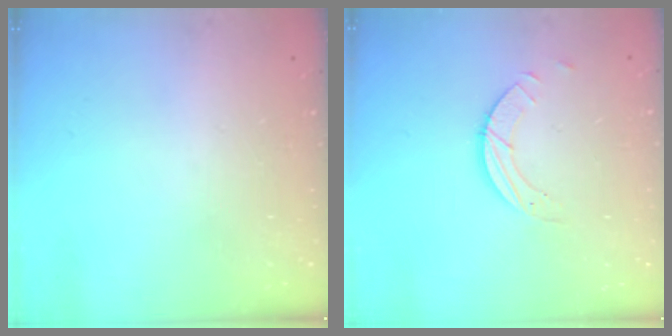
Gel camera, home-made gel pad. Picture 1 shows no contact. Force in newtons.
{"total": 3.2, "press": 3.2, "slide": 0.3}